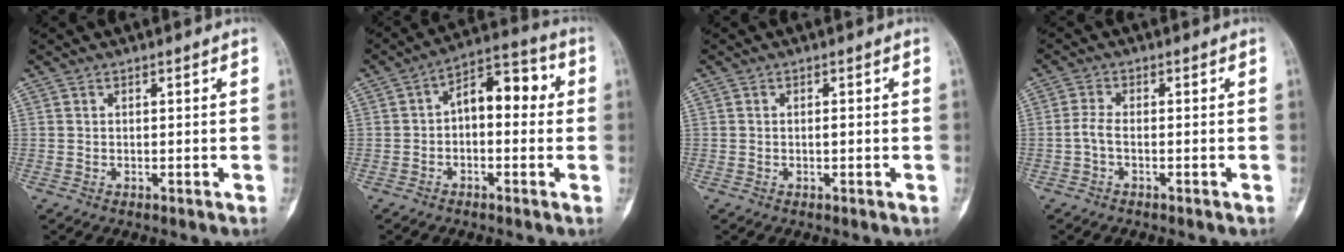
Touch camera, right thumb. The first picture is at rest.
{"total": 9.9, "force": [0.6, 5.6, 8.1], "torque": [-0.092, 0.038, -0.003]}
{"total": 0.7, "force": [-0.1, 0.3, 0.6], "torque": [-0.013, 0.000, -0.002]}
{"total": 2.2, "force": [-0.8, 0.8, 2.0], "torque": [-0.046, 0.002, -0.019]}